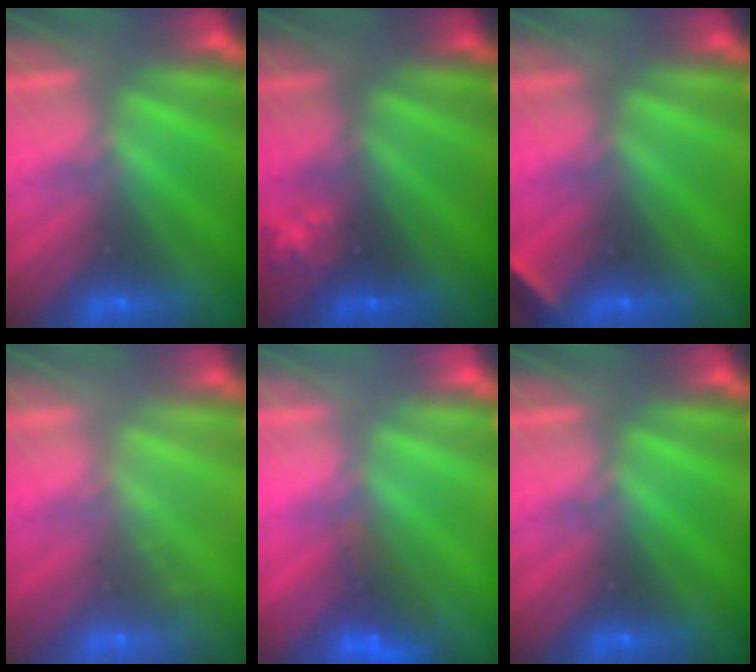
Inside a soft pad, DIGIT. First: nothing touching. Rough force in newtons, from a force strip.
{"total": 2.3}
{"total": 2.0}
{"total": 1.7}
{"total": 3.9}
{"total": 0.0}